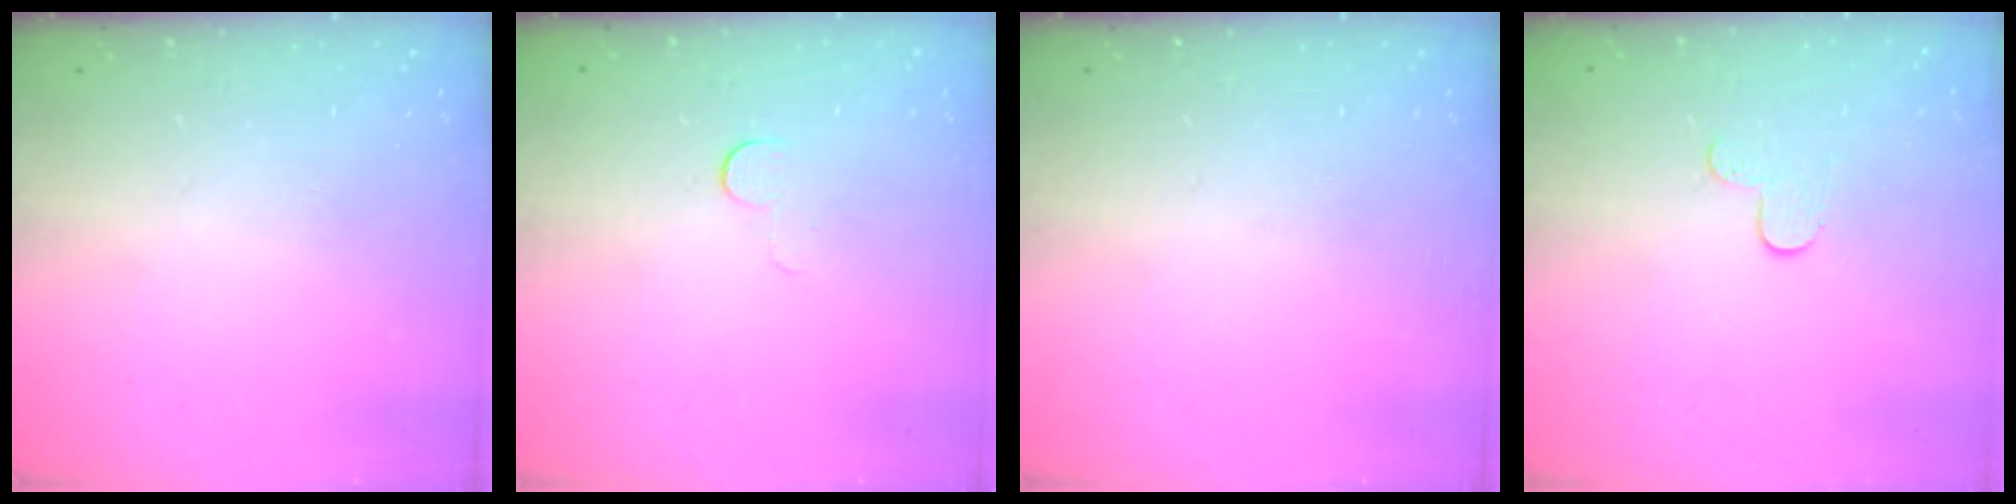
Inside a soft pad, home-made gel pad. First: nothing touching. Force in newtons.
{"total": 4.4, "press": 4.4, "slide": 0.5}
{"total": 0.0}
{"total": 4.9, "press": 4.9, "slide": 0.5}